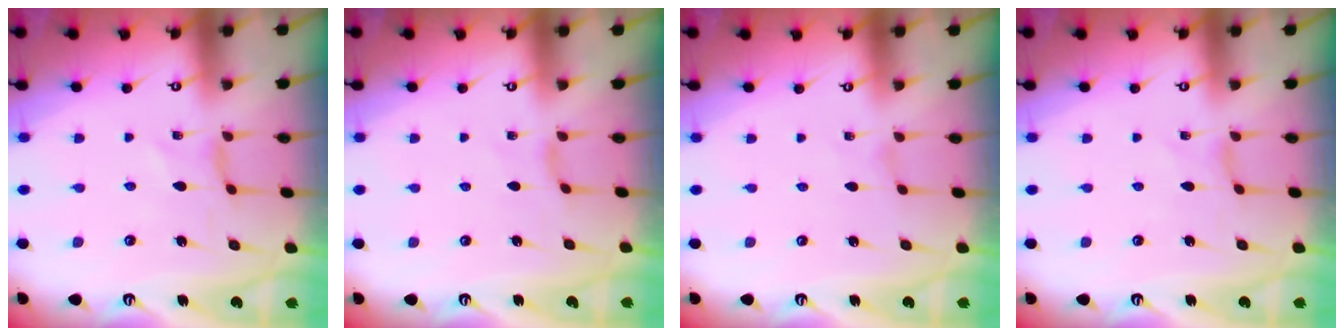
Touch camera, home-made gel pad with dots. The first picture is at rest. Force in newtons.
{"total": 1.5, "press": 1.4, "slide": 0.4}
{"total": 0.0}
{"total": 0.0}